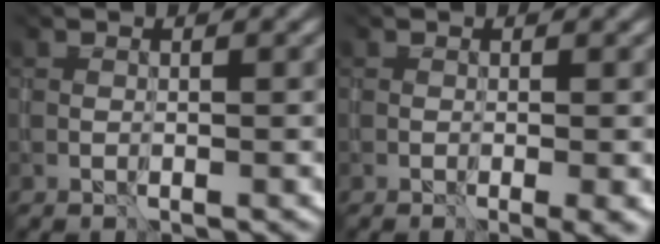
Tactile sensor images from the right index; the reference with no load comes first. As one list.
[{"total": 2.8, "force": [-0.8, 0.9, 2.5], "torque": [-0.027, -0.005, 0.005]}]